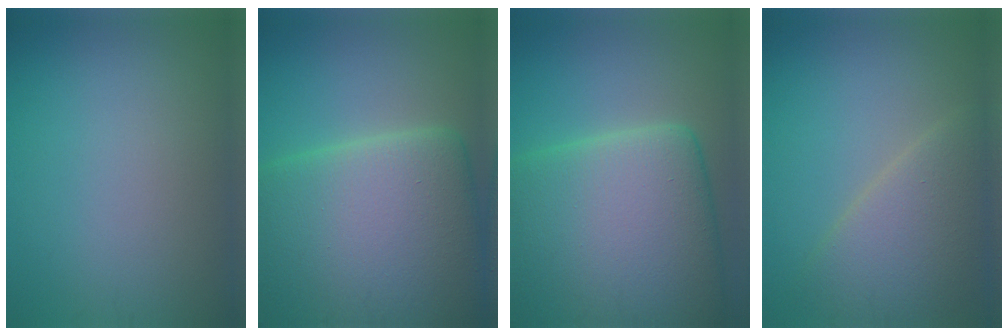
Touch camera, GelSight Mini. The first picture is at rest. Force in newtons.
{"total": 18.4, "press": 18.4, "slide": 0.7}
{"total": 16.8, "press": 16.8, "slide": 1.2}
{"total": 5.4, "press": 5.4, "slide": 0.2}